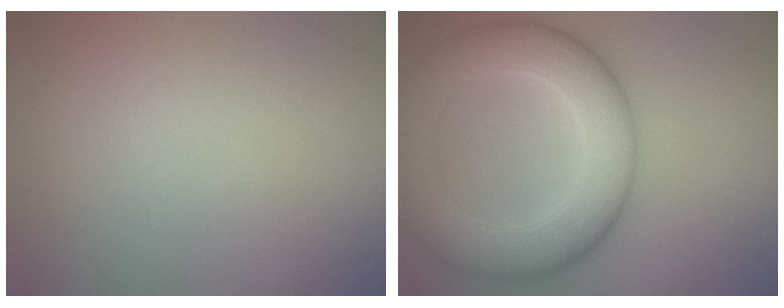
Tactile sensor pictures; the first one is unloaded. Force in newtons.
{"total": 9.3, "press": 9.3, "slide": 0.3}